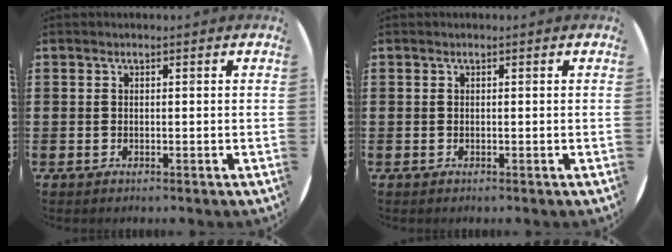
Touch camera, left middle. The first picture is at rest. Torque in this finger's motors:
{"motor_torque": [0.88, -1.00, 0.03, 0.02]}